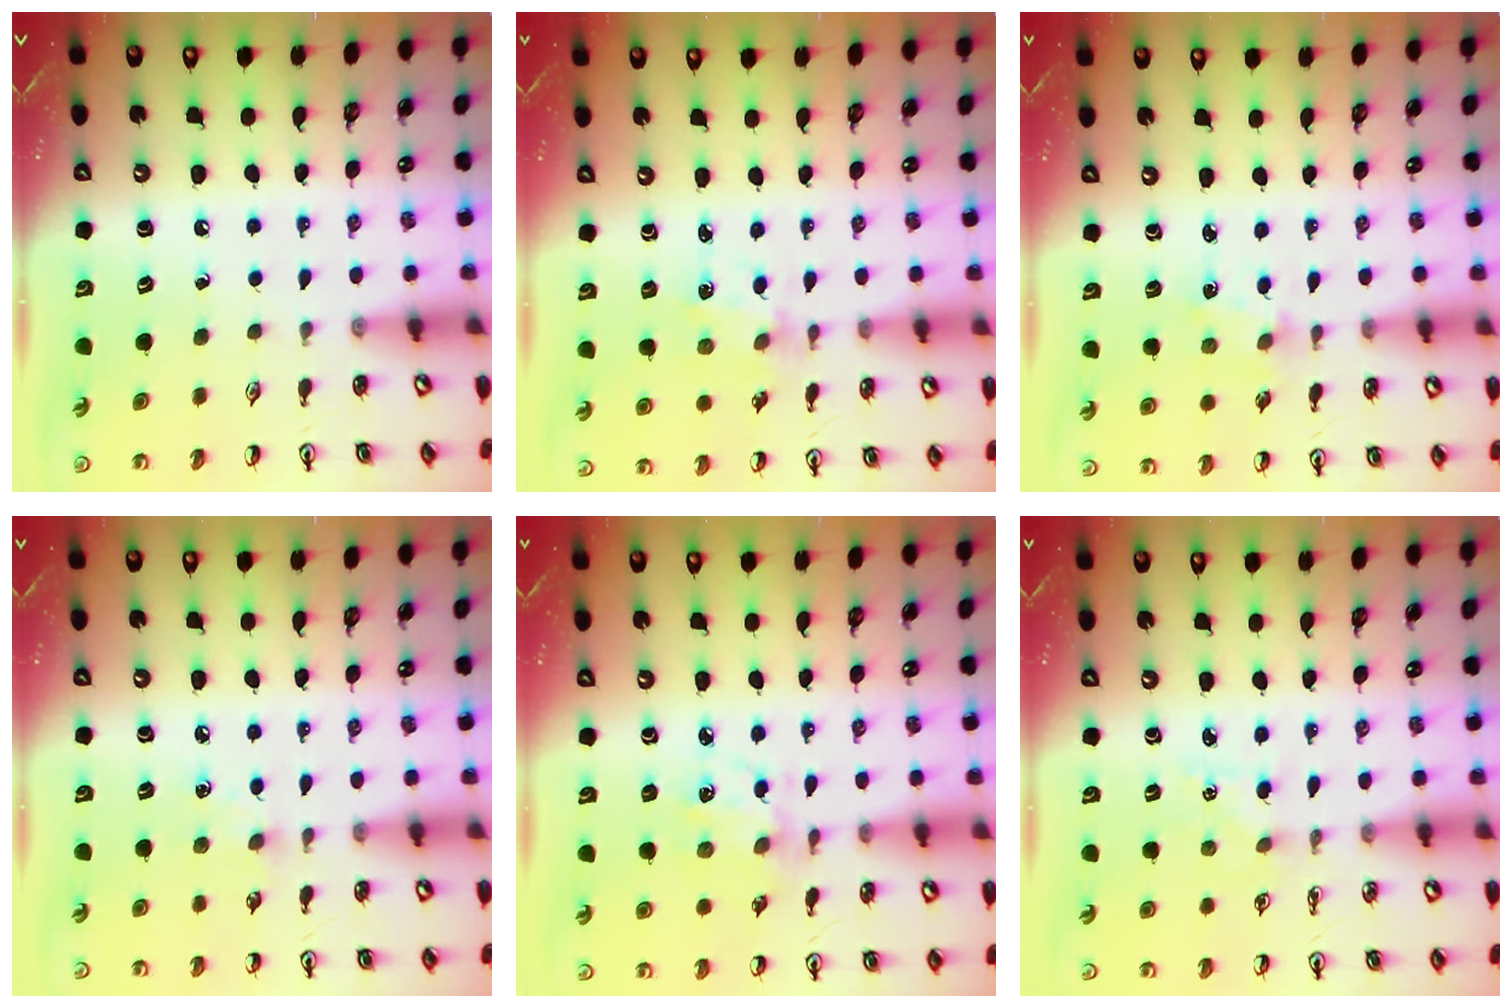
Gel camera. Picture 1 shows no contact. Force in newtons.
{"total": 1.5, "press": 1.5, "slide": 0.1}
{"total": 1.0, "press": 0.9, "slide": 0.2}
{"total": 5.5, "press": 5.4, "slide": 0.7}
{"total": 3.1, "press": 3.0, "slide": 1.0}
{"total": 2.1, "press": 2.1, "slide": 0.3}